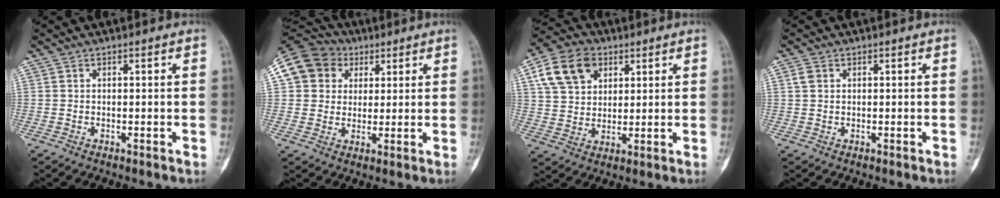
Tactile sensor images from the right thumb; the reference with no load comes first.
{"total": 13.1, "force": [4.1, 11.5, 4.5], "torque": [-0.071, 0.023, 0.071]}
{"total": 11.9, "force": [5.1, 8.5, 6.7], "torque": [-0.102, -0.002, 0.091]}
{"total": 2.0, "force": [0.7, 1.4, 1.2], "torque": [-0.026, 0.005, 0.016]}